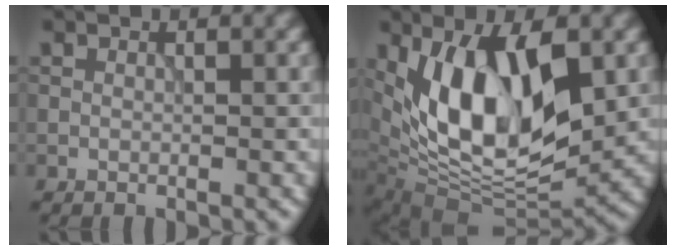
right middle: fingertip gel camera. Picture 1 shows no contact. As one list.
[{"total": 12.0, "force": [1.9, 6.0, 10.2], "torque": [-0.176, -0.010, 0.029]}]